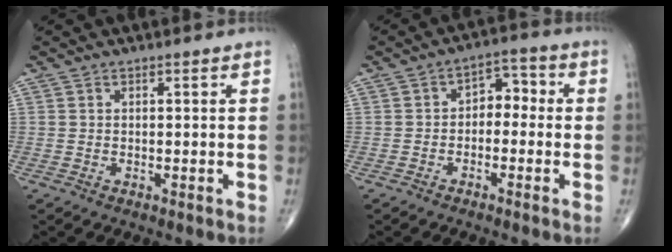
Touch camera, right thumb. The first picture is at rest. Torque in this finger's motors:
{"motor_torque": [-0.35, 0.21, 0.34, 0.06, 0.05]}